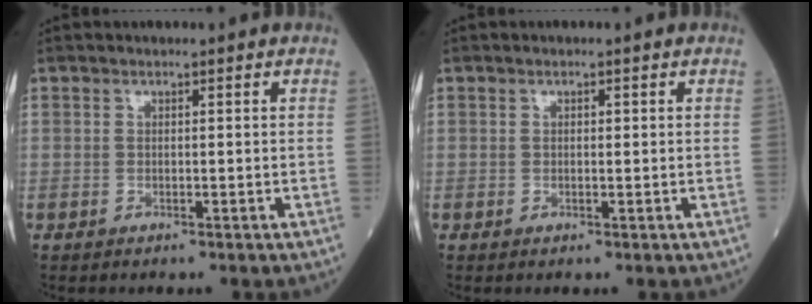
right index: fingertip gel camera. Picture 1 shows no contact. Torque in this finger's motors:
{"motor_torque": [-0.05, -0.06, -0.01, -0.01]}